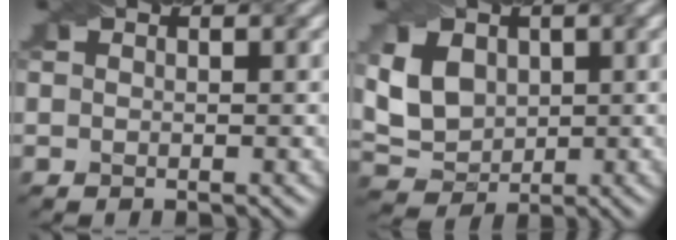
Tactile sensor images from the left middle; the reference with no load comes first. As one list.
[{"total": 4.6, "force": [0.8, 3.6, 2.8], "torque": [-0.069, 0.003, 0.016]}]